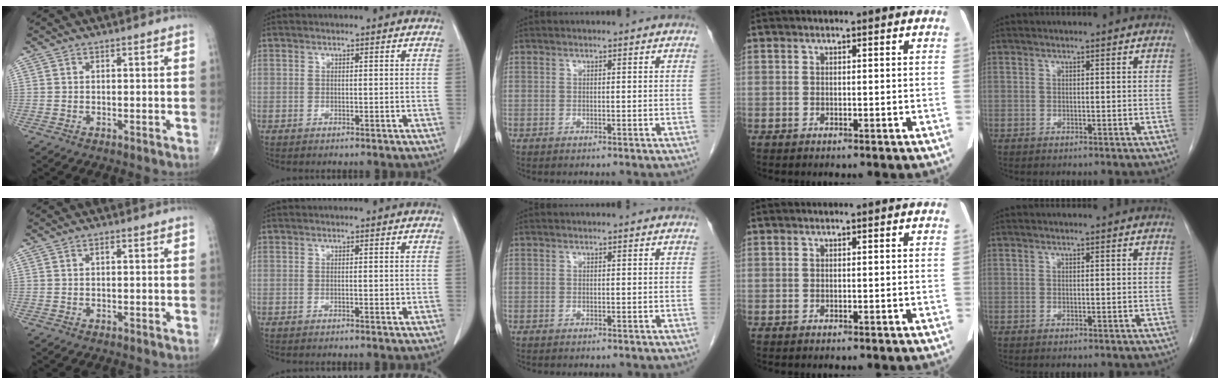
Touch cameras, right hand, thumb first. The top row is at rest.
{"thumb": {"total": 0.9, "force": [0.3, 0.4, 0.8], "torque": [-0.014, 0.003, 0.003]}, "index": {"total": 0.8, "force": [-0.1, 0.2, 0.7], "torque": [-0.012, 0.000, -0.001]}}